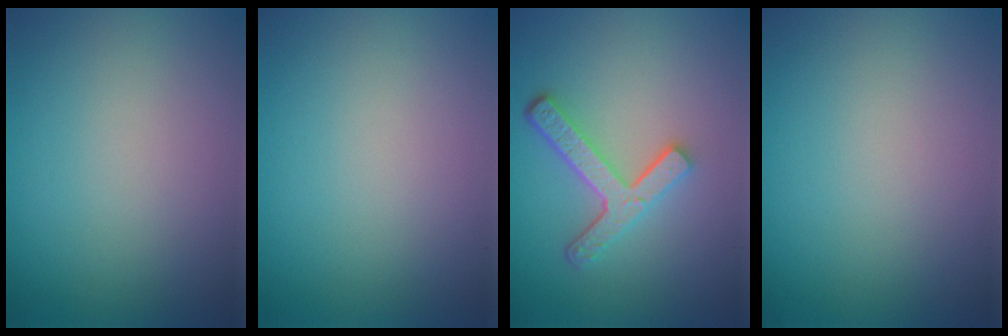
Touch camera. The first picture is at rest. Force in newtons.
{"total": 0.0}
{"total": 4.2, "press": 3.3, "slide": 2.7}
{"total": 0.0}